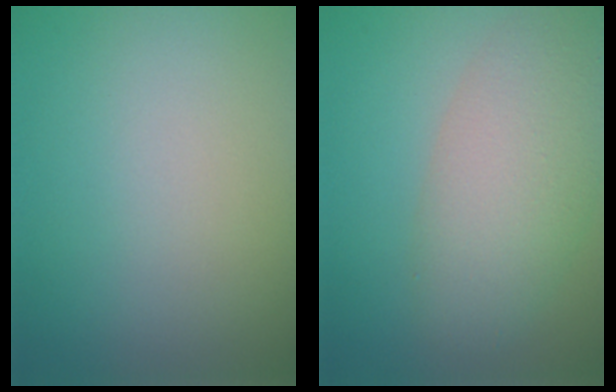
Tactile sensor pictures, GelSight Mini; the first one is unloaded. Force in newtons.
{"total": 6.3, "press": 6.3, "slide": 0.4}